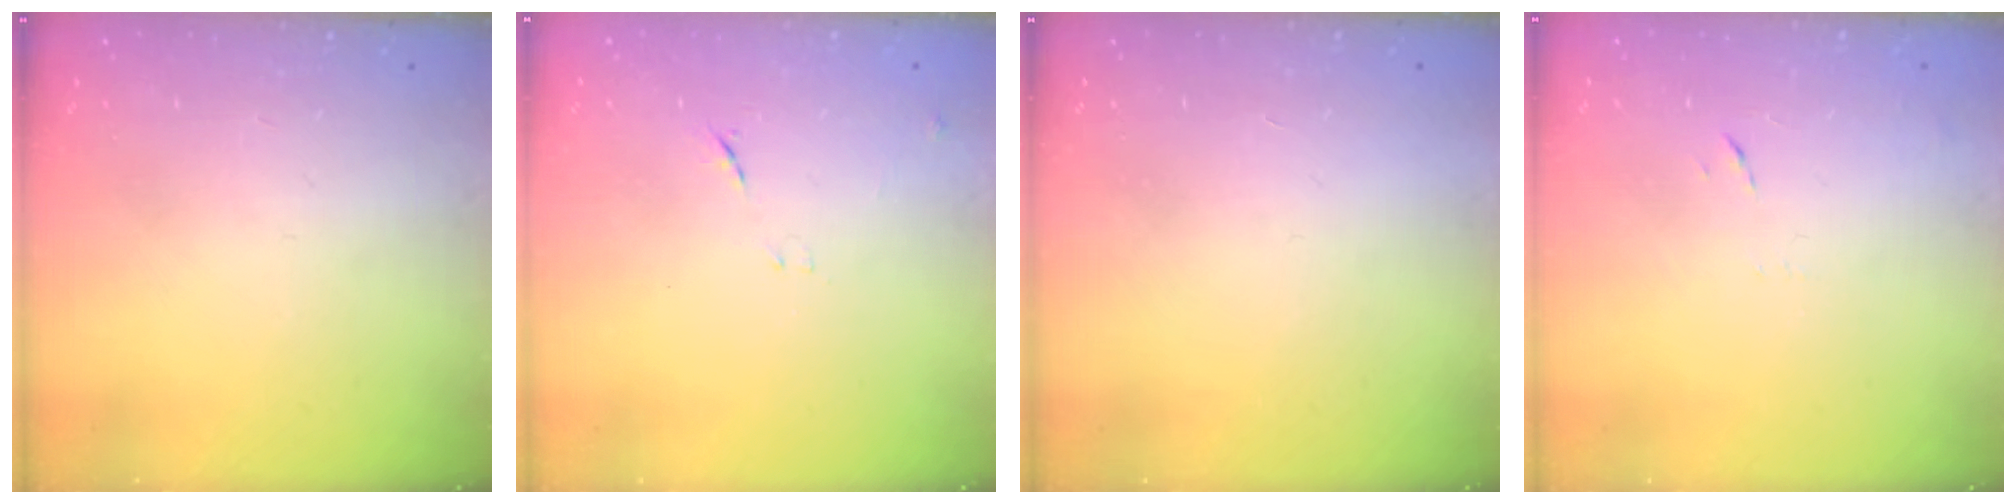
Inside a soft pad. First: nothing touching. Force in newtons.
{"total": 7.2, "press": 7.2, "slide": 0.6}
{"total": 1.6, "press": 1.6, "slide": 0.1}
{"total": 7.2, "press": 7.2, "slide": 0.6}